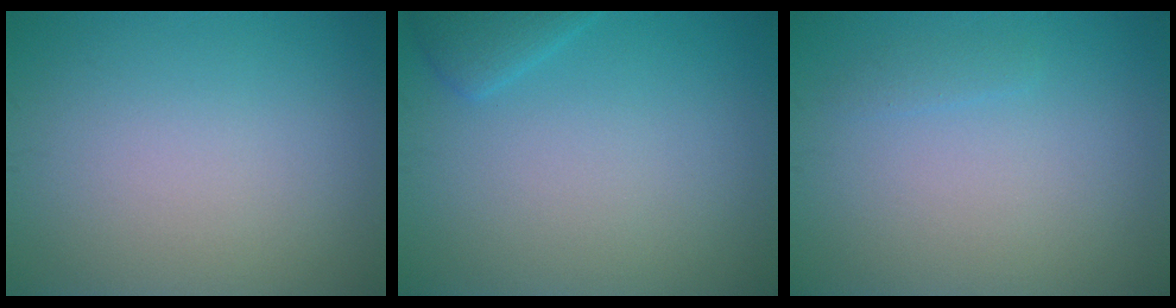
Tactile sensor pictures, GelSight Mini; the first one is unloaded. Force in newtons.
{"total": 1.6, "press": 1.6, "slide": 0.2}
{"total": 0.7, "press": 0.7, "slide": 0.0}